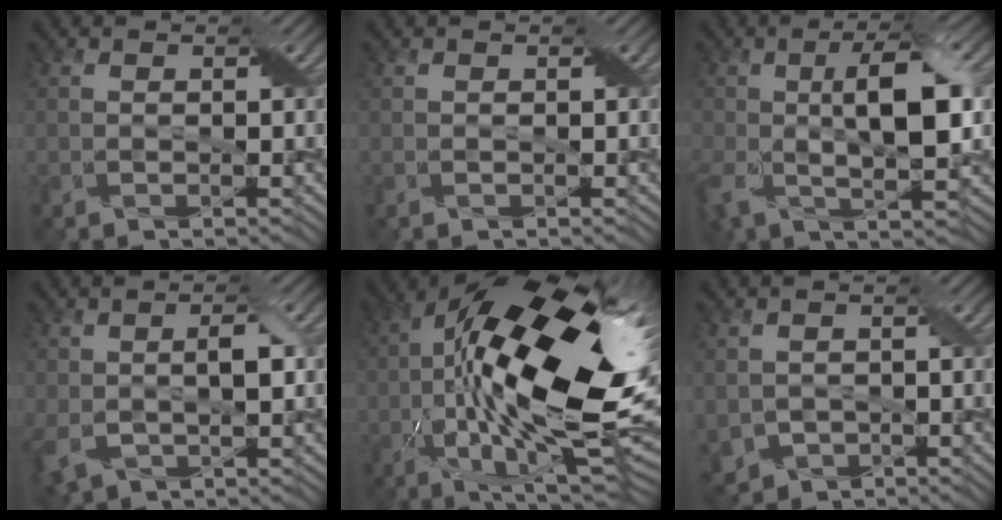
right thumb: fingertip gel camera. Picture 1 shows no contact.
{"total": 0.0}
{"total": 10.2, "force": [0.2, 4.2, 9.3], "torque": [-0.178, -0.004, 0.001]}
{"total": 6.3, "force": [-0.4, 3.5, 5.2], "torque": [-0.113, -0.002, -0.009]}
{"total": 21.7, "force": [-0.8, 8.0, 20.2], "torque": [-0.329, 0.008, -0.032]}
{"total": 4.1, "force": [-1.4, 3.2, 2.1], "torque": [-0.060, -0.015, -0.025]}